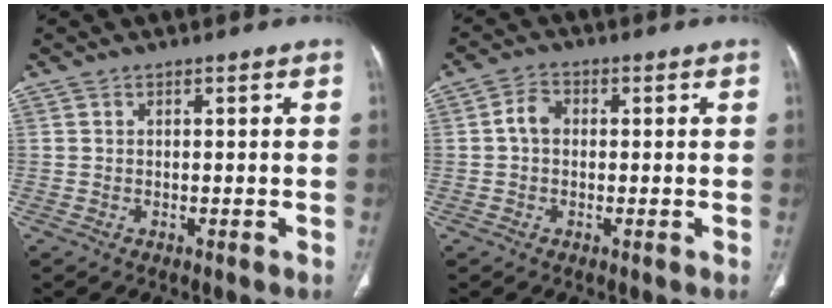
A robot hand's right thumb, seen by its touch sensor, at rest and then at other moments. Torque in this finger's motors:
{"motor_torque": [0.70, 0.86, 0.48, -0.31, 0.00]}